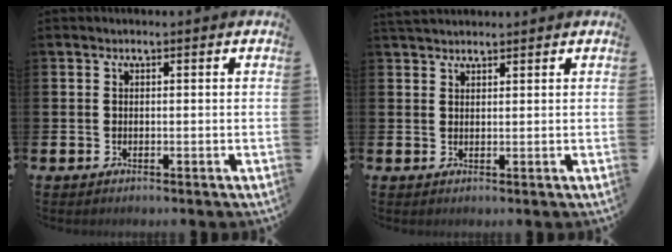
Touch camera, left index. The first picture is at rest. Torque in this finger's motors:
{"motor_torque": [-0.10, -0.22, 0.06, 0.09]}